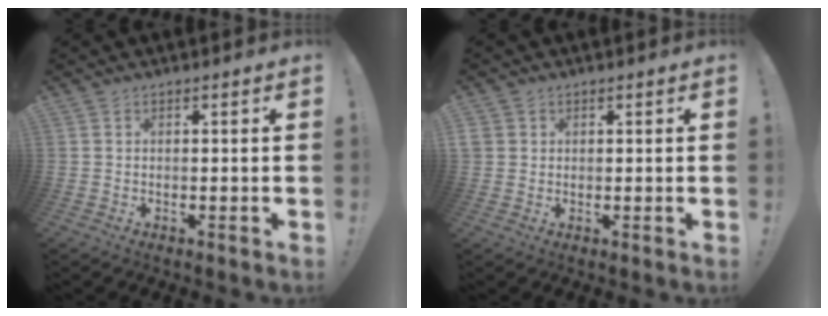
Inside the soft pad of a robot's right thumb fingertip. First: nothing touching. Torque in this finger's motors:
{"motor_torque": [-0.13, -0.31, 0.02, 0.00, 0.09]}